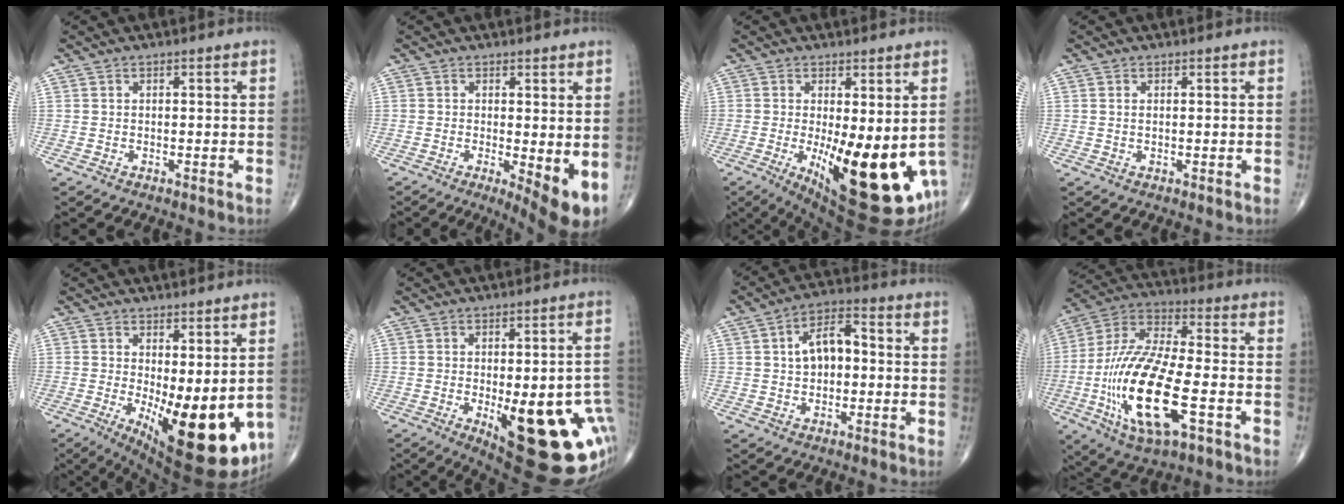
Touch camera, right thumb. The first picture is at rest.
{"total": 7.1, "force": [-0.7, 2.1, 6.8], "torque": [-0.100, -0.020, -0.009]}
{"total": 19.0, "force": [-3.4, 6.9, 17.4], "torque": [-0.214, -0.034, -0.021]}
{"total": 0.6, "force": [0.2, 0.2, 0.5], "torque": [-0.013, 0.002, 0.005]}
{"total": 16.6, "force": [-2.4, 6.4, 15.1], "torque": [-0.207, -0.036, -0.011]}
{"total": 25.4, "force": [-6.7, 8.9, 22.8], "torque": [-0.222, -0.002, -0.058]}
{"total": 8.6, "force": [0.5, 5.1, 6.8], "torque": [-0.101, 0.028, 0.000]}
{"total": 22.7, "force": [-6.2, 8.7, 20.0], "torque": [-0.415, 0.018, -0.101]}